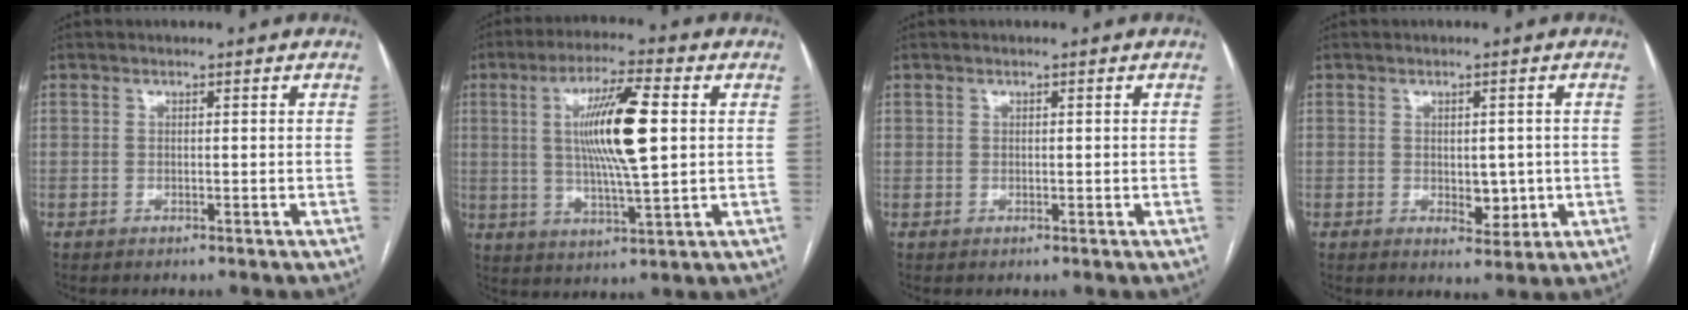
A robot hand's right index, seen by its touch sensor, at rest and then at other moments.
{"total": 12.4, "force": [2.0, 1.1, 12.2], "torque": [-0.223, 0.003, 0.035]}
{"total": 0.6, "force": [0.2, 0.5, 0.2], "torque": [0.000, 0.002, 0.004]}
{"total": 4.3, "force": [-0.4, 2.5, 3.4], "torque": [-0.041, 0.000, 0.005]}